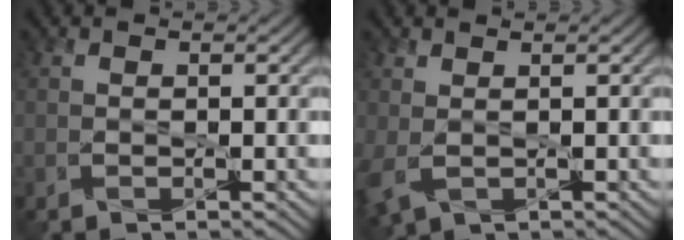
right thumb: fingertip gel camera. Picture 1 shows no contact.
{"total": 3.2, "force": [0.3, 2.2, 2.4], "torque": [-0.074, -0.005, 0.007]}